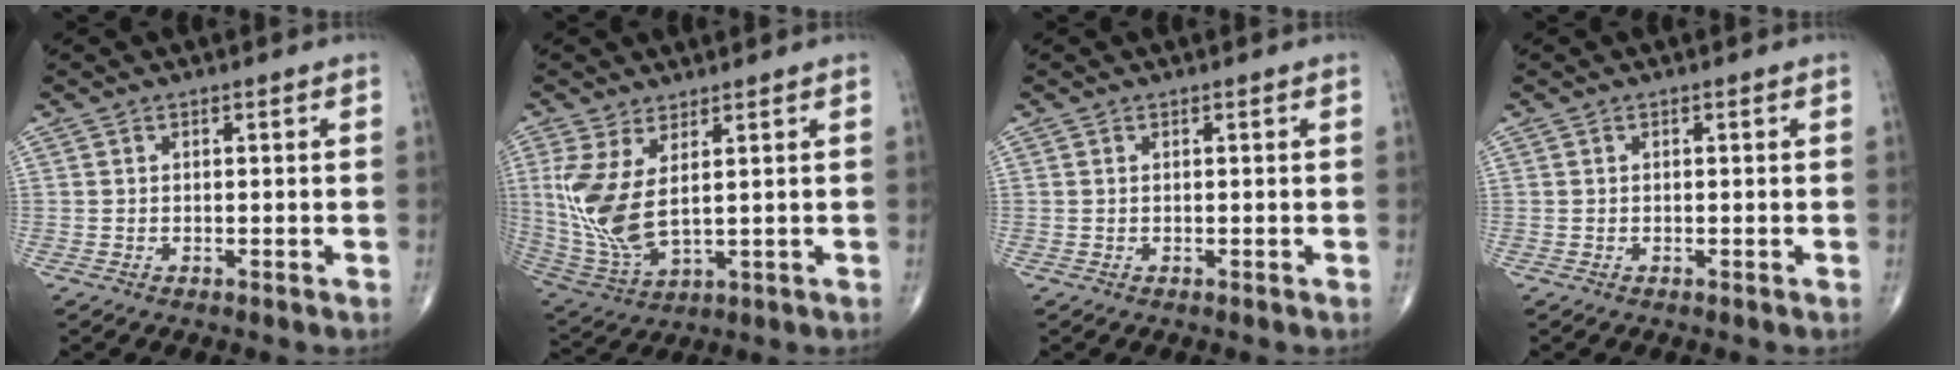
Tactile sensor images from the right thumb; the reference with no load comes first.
{"total": 11.6, "force": [2.6, 4.9, 10.2], "torque": [-0.234, -0.023, 0.069]}
{"total": 0.0}
{"total": 0.0}